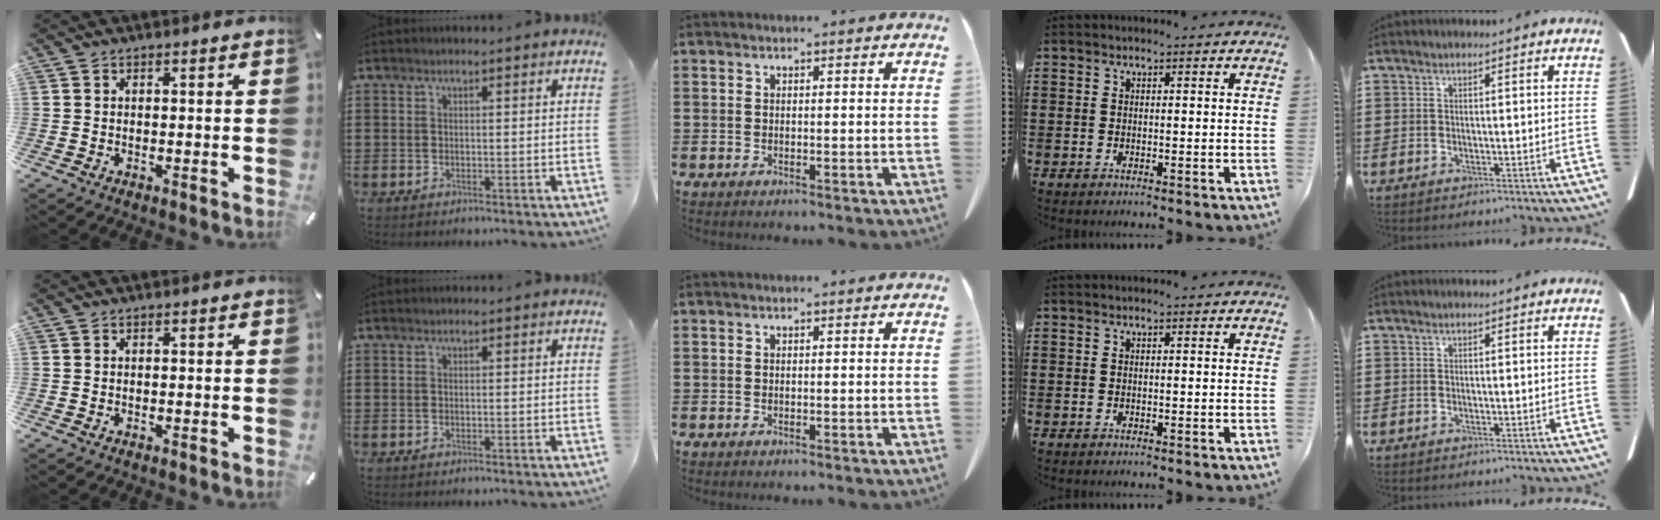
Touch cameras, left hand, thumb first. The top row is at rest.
{}